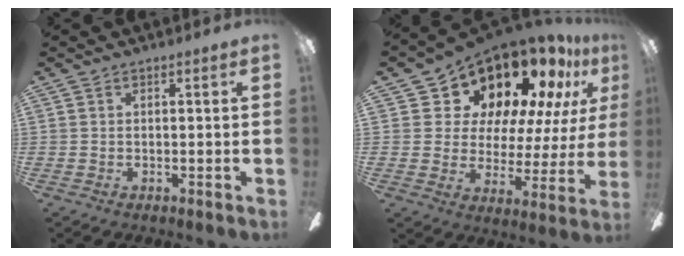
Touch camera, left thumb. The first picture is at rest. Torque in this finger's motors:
{"motor_torque": [1.62, 3.39, 1.40, -1.37, 0.10]}